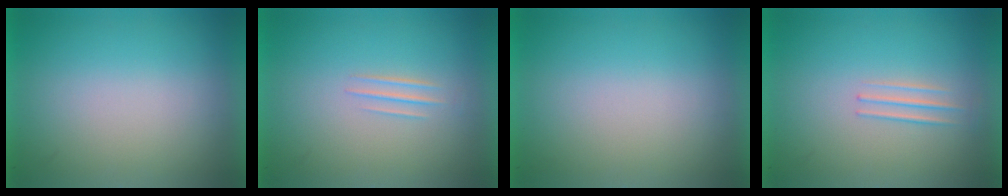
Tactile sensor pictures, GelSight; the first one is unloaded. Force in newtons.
{"total": 1.0}
{"total": 0.0}
{"total": 1.4}